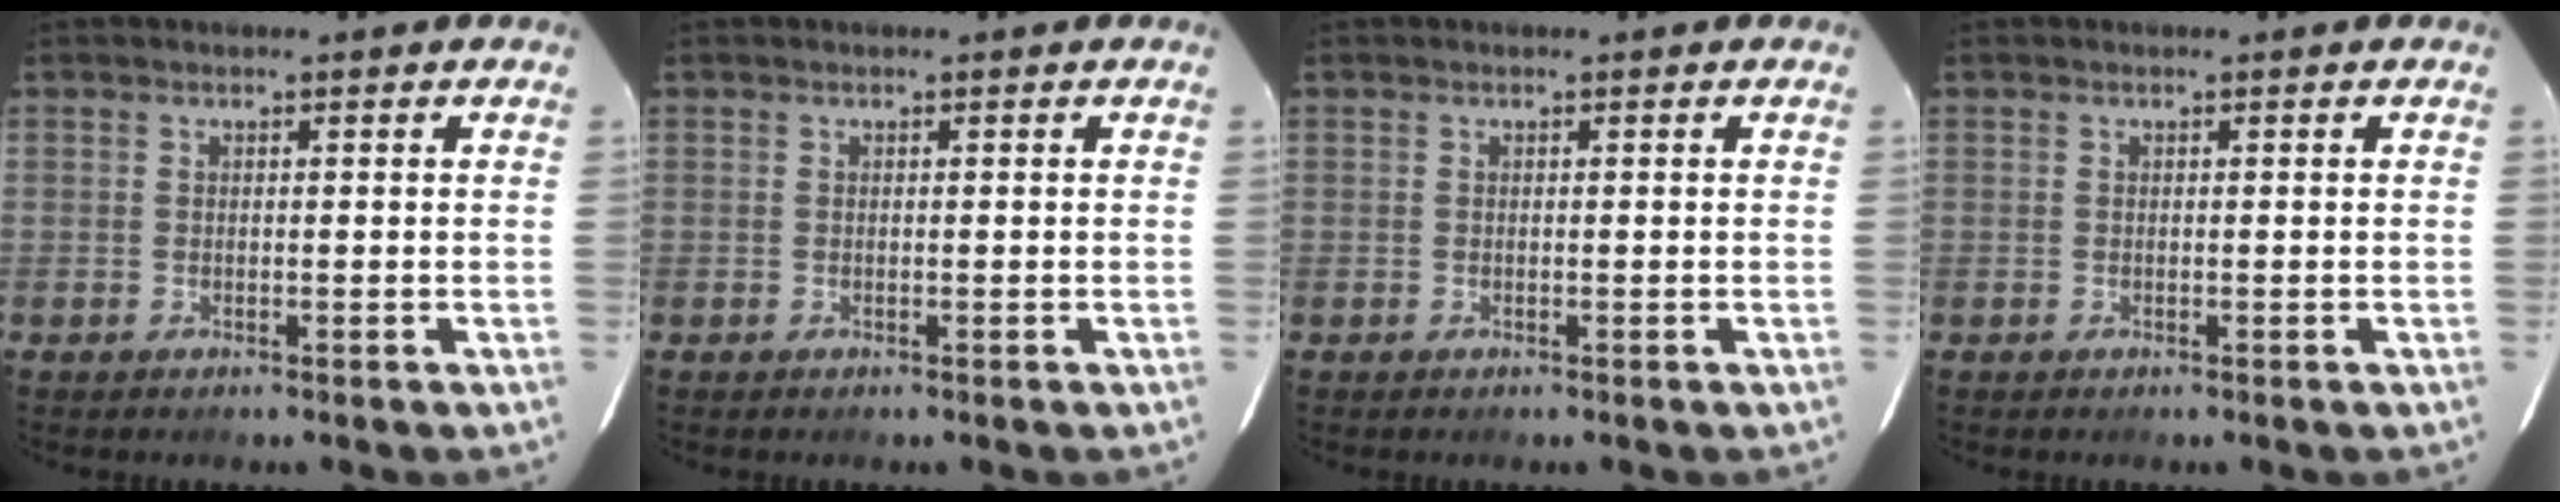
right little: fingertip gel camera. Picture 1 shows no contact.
{"total": 0.0}
{"total": 0.0}
{"total": 0.0}